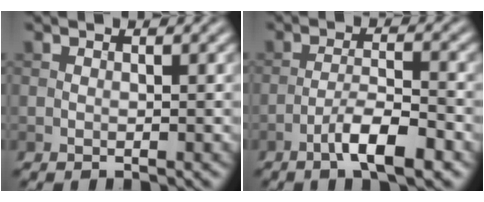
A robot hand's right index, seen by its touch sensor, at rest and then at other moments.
{"total": 5.1, "force": [-3.0, 1.0, 3.9], "torque": [-0.070, 0.007, -0.056]}